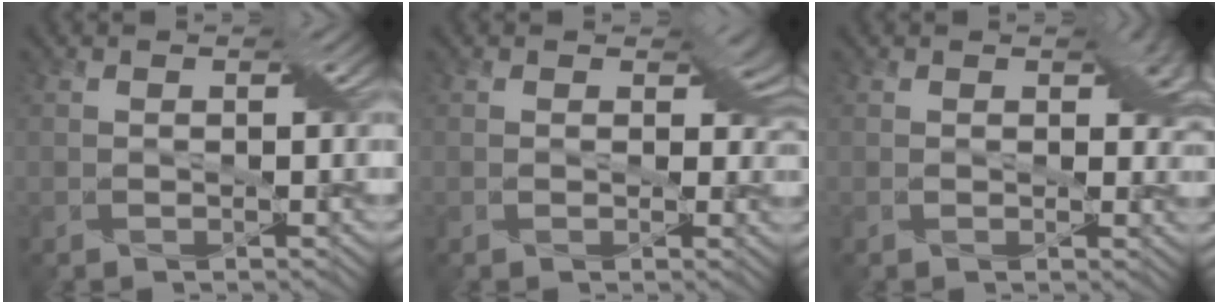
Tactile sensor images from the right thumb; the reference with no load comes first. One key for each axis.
{"total": 2.4, "fx": 1.1, "fy": 1.6, "fz": 1.4, "tx": -0.018, "ty": -0.006, "tz": 0.015}
{"total": 3.2, "fx": 1.3, "fy": 1.8, "fz": 2.3, "tx": -0.028, "ty": -0.004, "tz": 0.020}